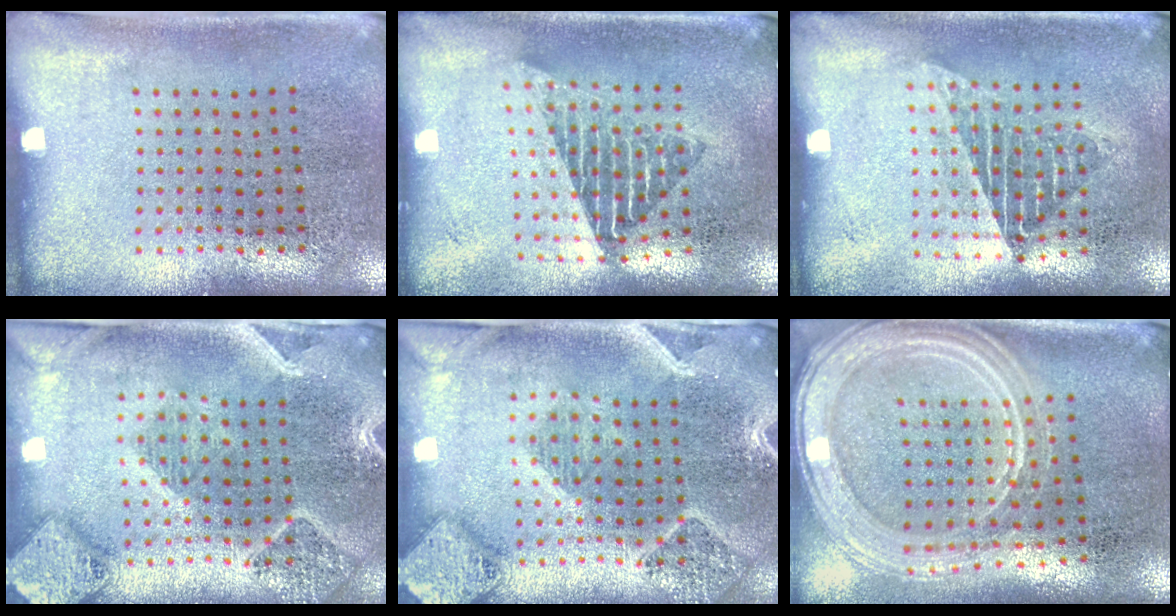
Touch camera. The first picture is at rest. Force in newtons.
{"total": 1.7, "press": 1.4, "slide": 1.0}
{"total": 1.3, "press": 1.2, "slide": 0.6}
{"total": 2.9, "press": 2.6, "slide": 1.4}
{"total": 2.9, "press": 2.6, "slide": 1.4}
{"total": 1.8, "press": 1.7, "slide": 0.5}